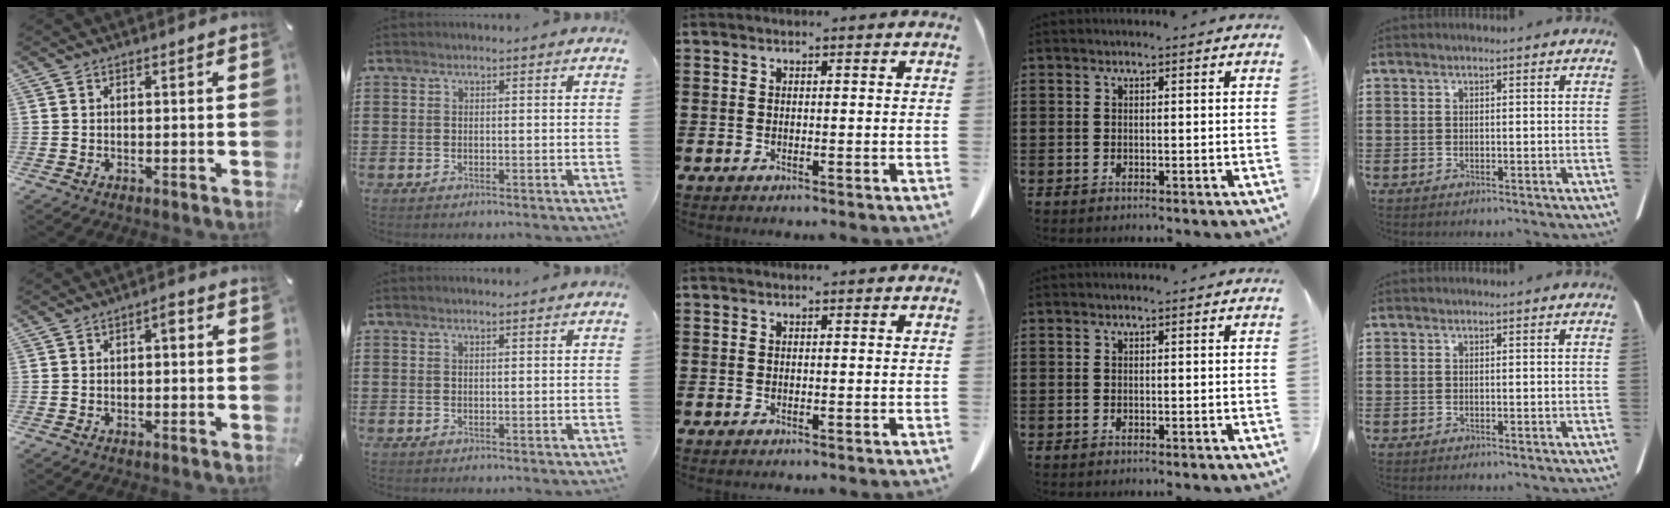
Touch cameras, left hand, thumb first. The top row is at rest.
{"thumb": {"total": 2.8, "force": [-0.2, 1.4, 2.4], "torque": [-0.039, 0.010, -0.010]}, "index": {"total": 0.7, "force": [0.5, 0.0, 0.4], "torque": [-0.009, -0.001, 0.011]}}